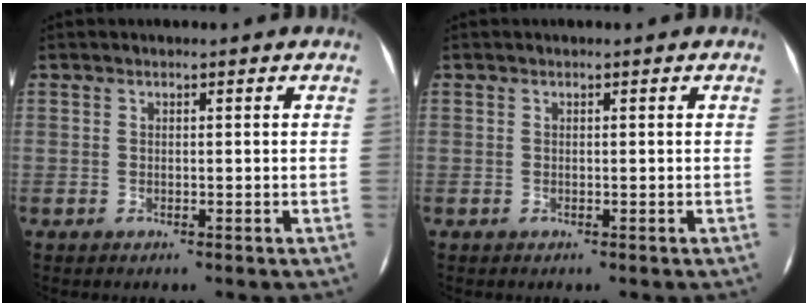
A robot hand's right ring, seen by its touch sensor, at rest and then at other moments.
{"total": 0.0}